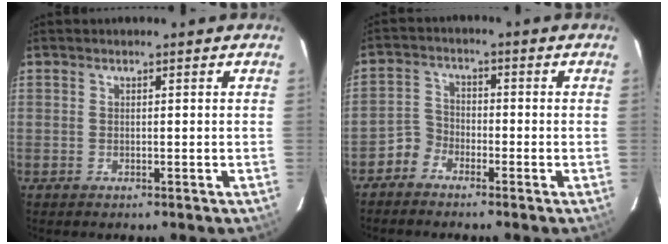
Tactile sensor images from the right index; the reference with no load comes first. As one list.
[{"total": 3.7, "force": [-2.8, 2.5, 0.2], "torque": [-0.002, 0.016, -0.059]}]